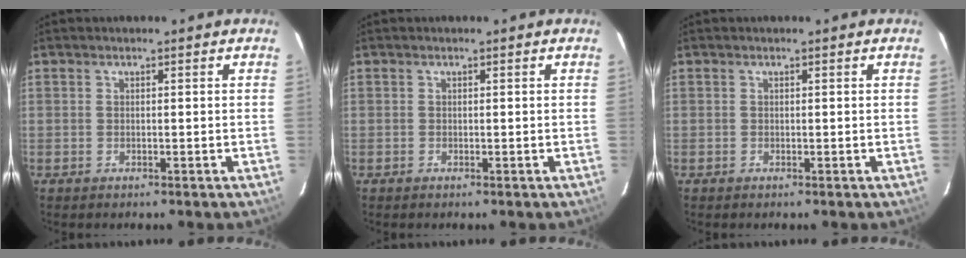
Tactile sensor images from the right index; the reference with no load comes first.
{"total": 0.0}
{"total": 0.0}